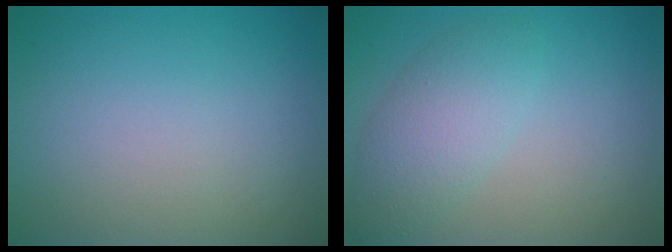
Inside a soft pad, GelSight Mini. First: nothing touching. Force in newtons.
{"total": 3.7, "press": 3.7, "slide": 0.2}